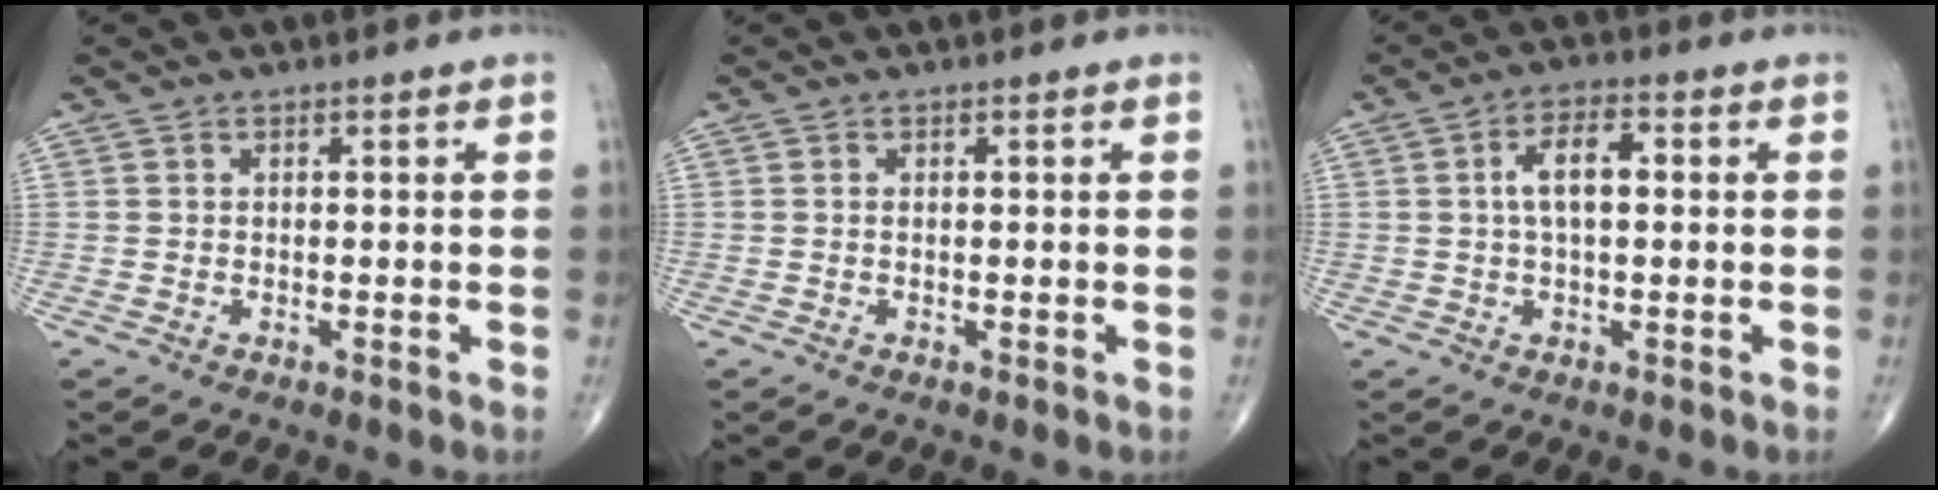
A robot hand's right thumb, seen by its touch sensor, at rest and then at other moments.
{"total": 0.0}
{"total": 5.9, "force": [0.7, 2.7, 5.2], "torque": [-0.092, 0.014, 0.008]}